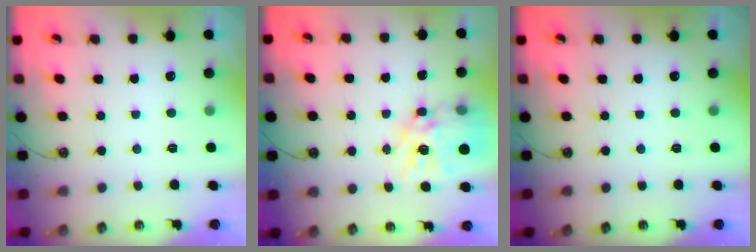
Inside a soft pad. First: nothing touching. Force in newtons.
{"total": 15.9, "press": 15.8, "slide": 1.6}
{"total": 0.0}